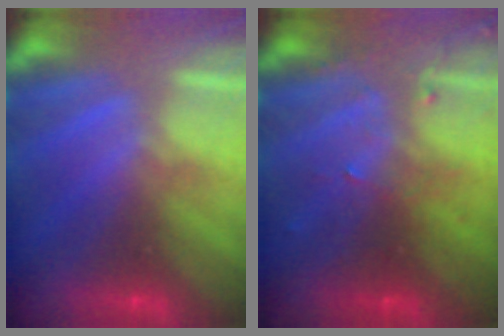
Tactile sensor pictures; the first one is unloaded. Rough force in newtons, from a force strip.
{"total": 3.4}